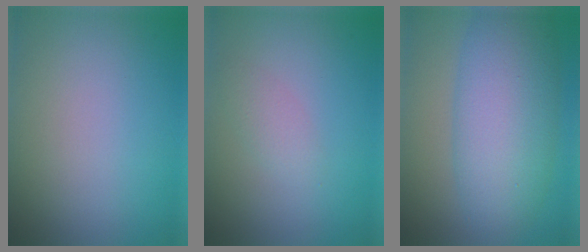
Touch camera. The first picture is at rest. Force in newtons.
{"total": 1.4, "press": 1.4, "slide": 0.0}
{"total": 8.6, "press": 8.6, "slide": 0.3}